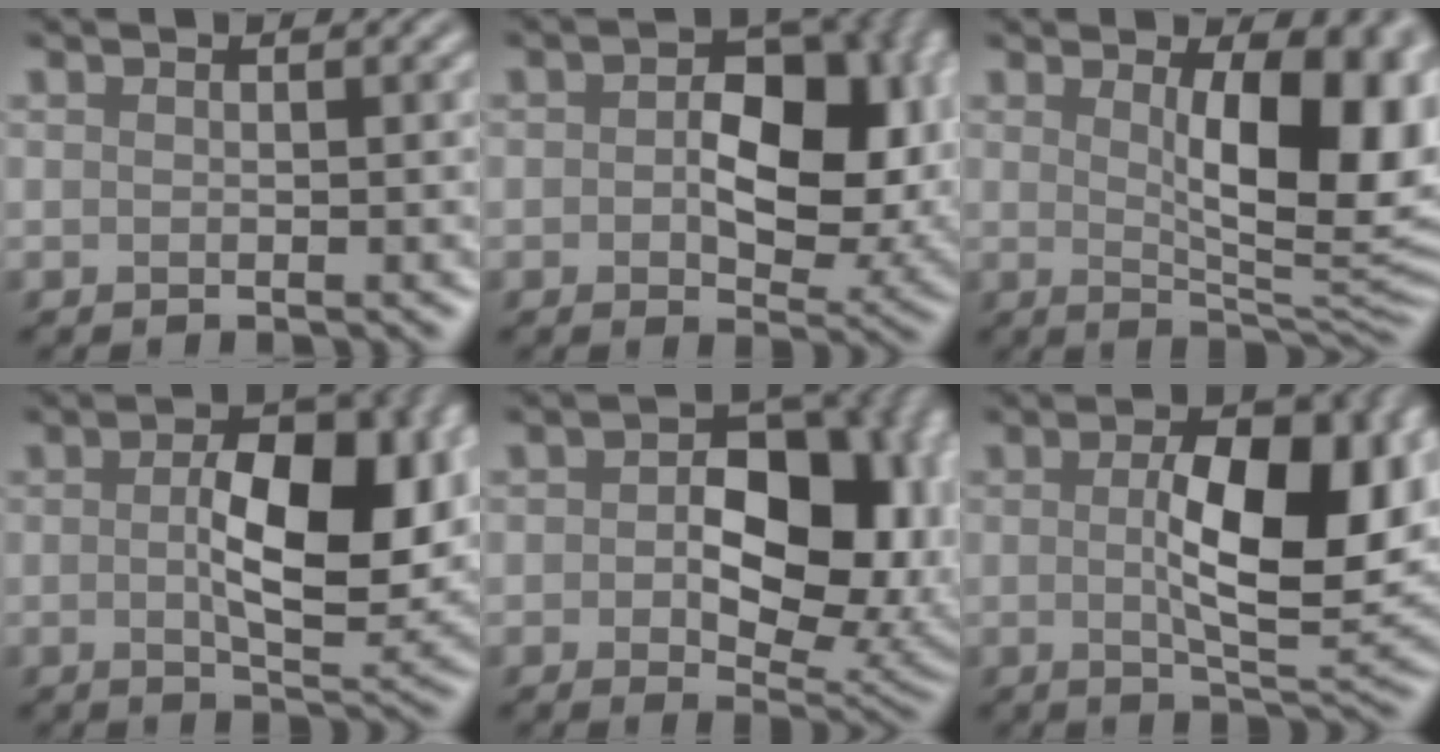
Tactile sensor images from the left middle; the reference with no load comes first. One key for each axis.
{"total": 10.6, "fx": 0.5, "fy": 6.3, "fz": 8.4, "tx": -0.101, "ty": 0.004, "tz": 0.005}
{"total": 10.7, "fx": 1.9, "fy": 4.0, "fz": 9.8, "tx": -0.115, "ty": -0.004, "tz": 0.033}
{"total": 8.7, "fx": 0.3, "fy": 4.1, "fz": 7.6, "tx": -0.118, "ty": -0.001, "tz": 0.008}
{"total": 13.5, "fx": 1.1, "fy": 8.6, "fz": 10.3, "tx": -0.114, "ty": 0.000, "tz": 0.025}
{"total": 9.0, "fx": 0.7, "fy": 3.5, "fz": 8.3, "tx": -0.127, "ty": -0.002, "tz": 0.014}